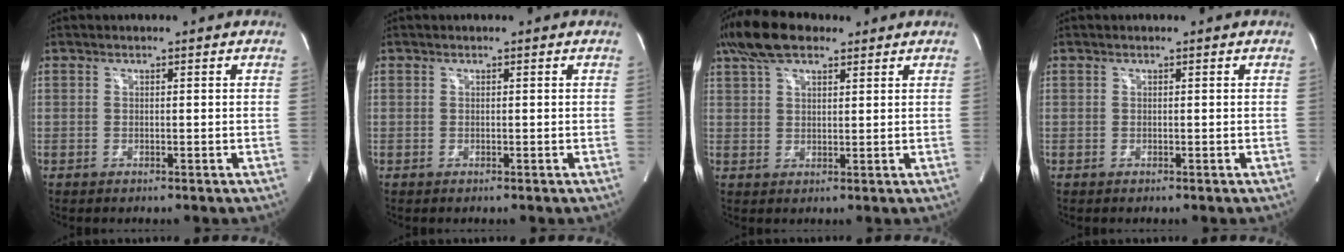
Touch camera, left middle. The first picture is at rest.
{"total": 0.0}
{"total": 8.3, "force": [5.8, 3.4, 4.8], "torque": [-0.099, 0.028, 0.107]}
{"total": 0.0}